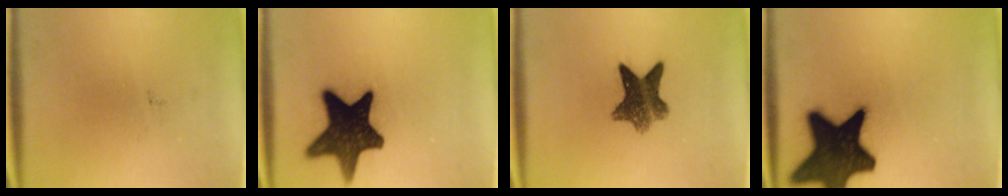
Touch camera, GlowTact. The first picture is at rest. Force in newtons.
{"total": 15.9}
{"total": 8.2}
{"total": 18.2}